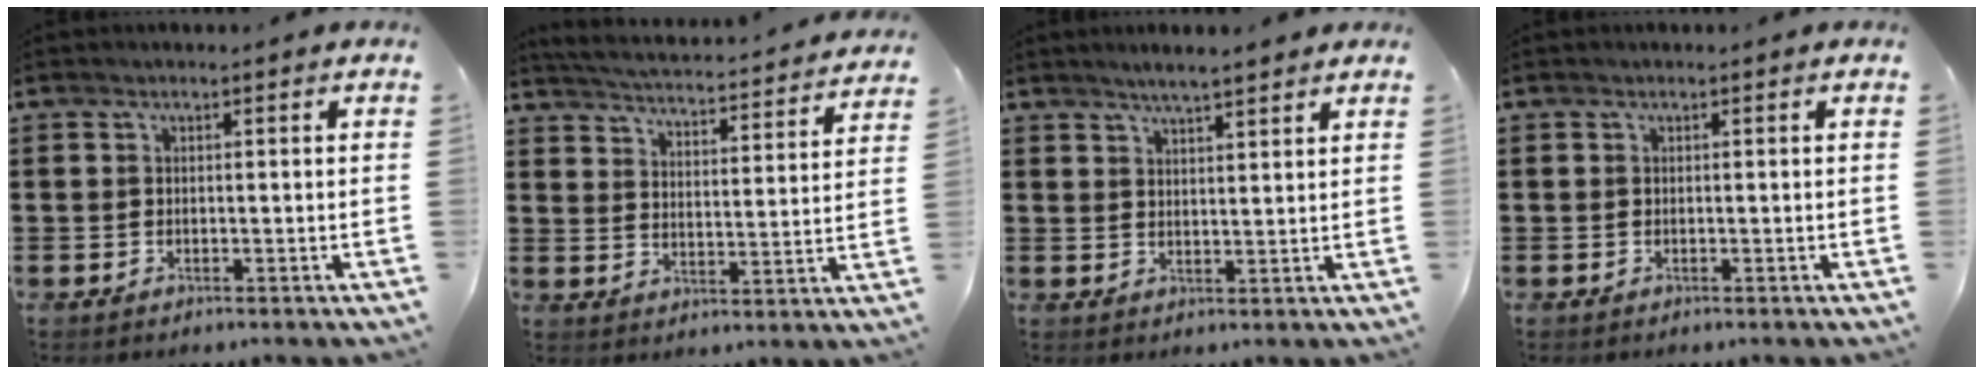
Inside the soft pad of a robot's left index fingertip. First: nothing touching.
{"total": 3.5, "force": [3.4, -0.6, 0.5], "torque": [-0.033, -0.038, 0.049]}
{"total": 3.1, "force": [2.9, 0.0, 1.1], "torque": [-0.029, -0.003, 0.052]}
{"total": 0.0}